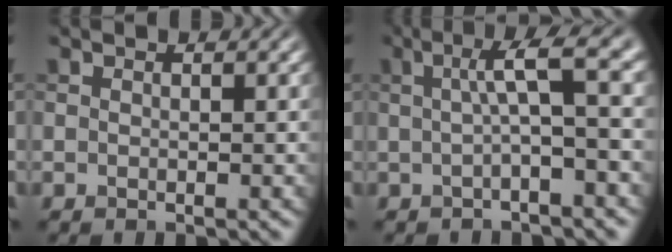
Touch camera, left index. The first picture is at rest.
{"total": 4.5, "force": [0.4, 0.7, 4.4], "torque": [-0.070, 0.019, 0.001]}